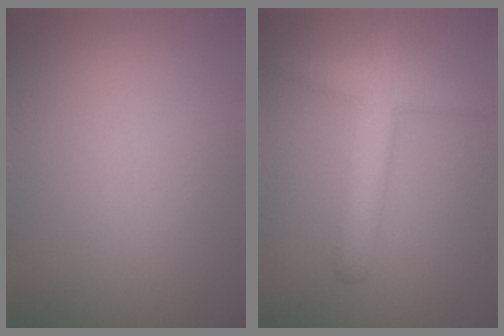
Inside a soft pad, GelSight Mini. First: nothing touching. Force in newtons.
{"total": 4.2, "press": 4.2, "slide": 0.2}